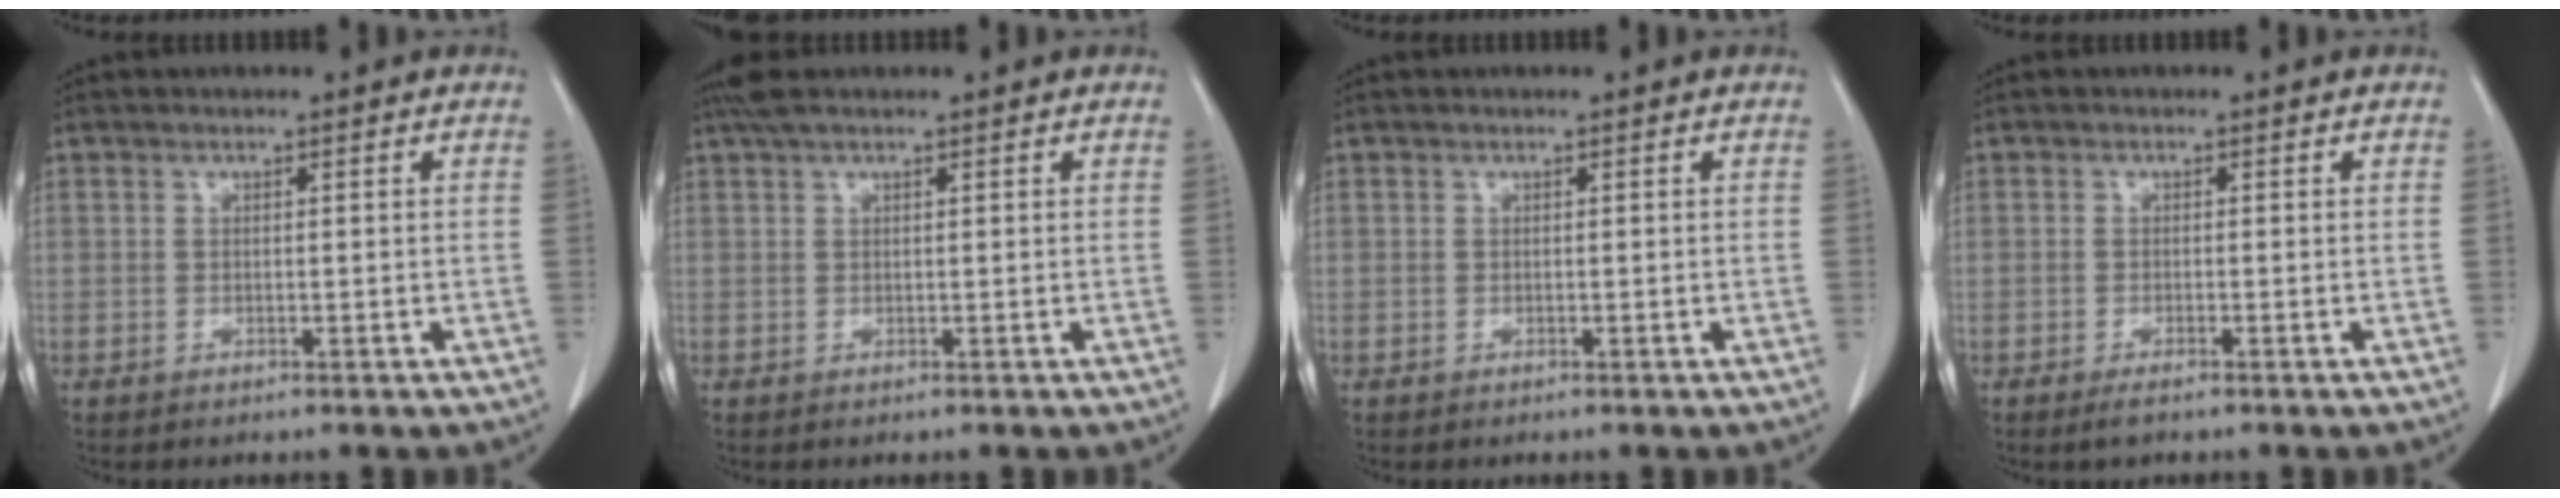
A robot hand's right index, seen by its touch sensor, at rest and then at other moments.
{"total": 3.2, "force": [2.4, 0.5, 2.0], "torque": [-0.040, 0.028, 0.048]}
{"total": 0.0}
{"total": 1.6, "force": [-1.1, 0.1, 1.1], "torque": [-0.020, -0.004, -0.019]}